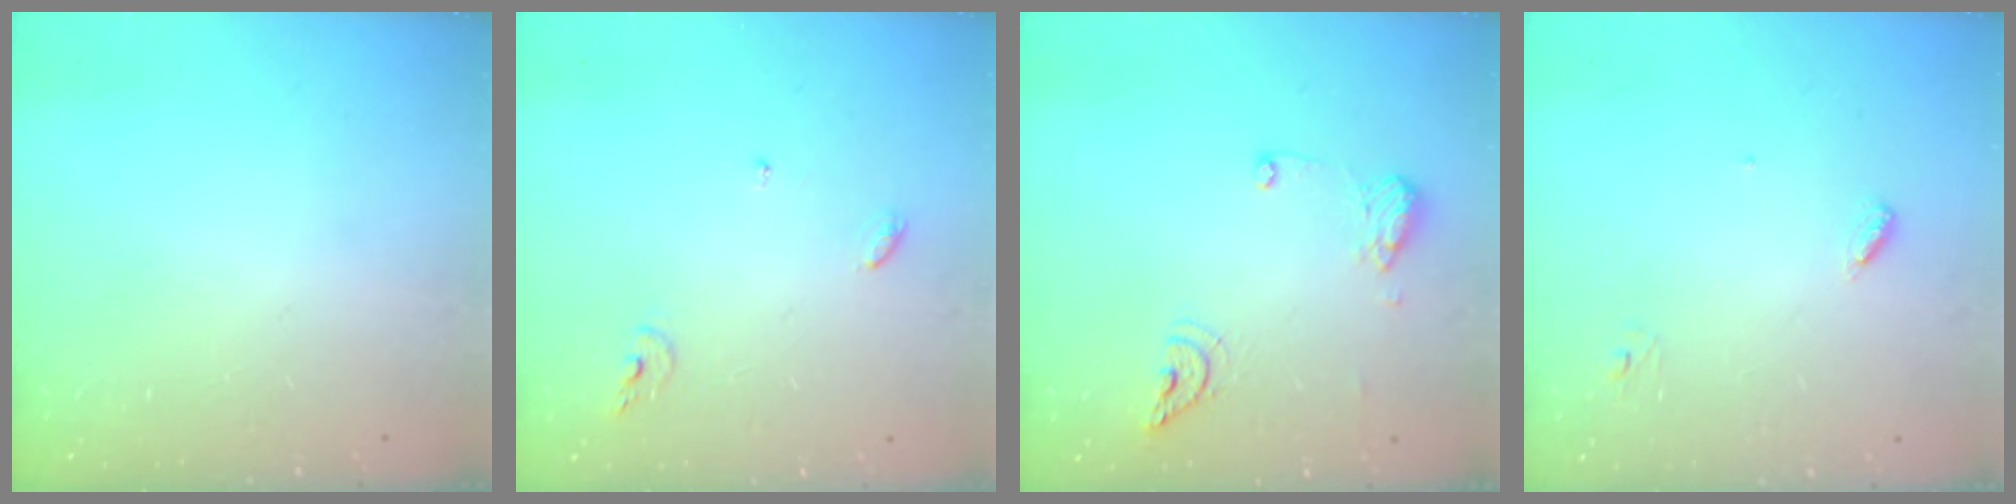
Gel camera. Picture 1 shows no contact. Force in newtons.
{"total": 5.4, "press": 5.4, "slide": 0.2}
{"total": 9.6, "press": 9.5, "slide": 1.4}
{"total": 3.4, "press": 3.4, "slide": 0.3}